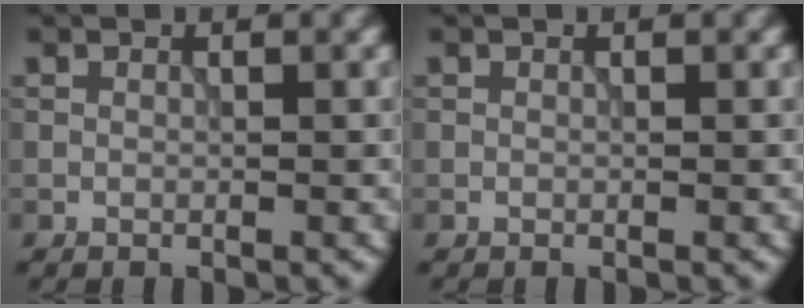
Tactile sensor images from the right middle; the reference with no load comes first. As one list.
[{"total": 0.0}]